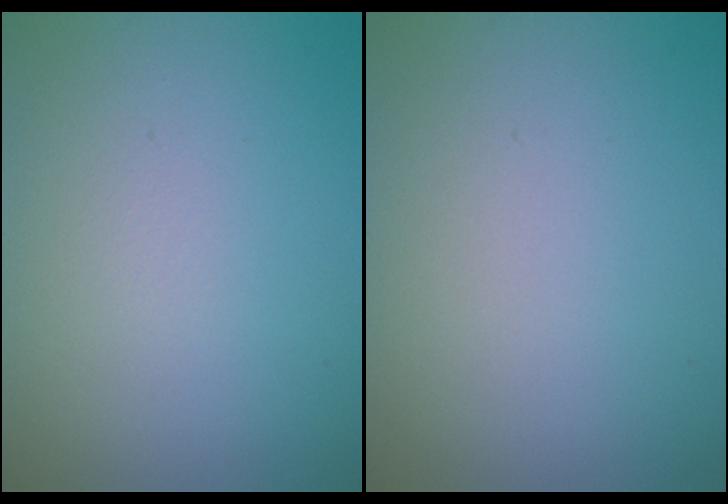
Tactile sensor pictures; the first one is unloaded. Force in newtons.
{"total": 0.0}